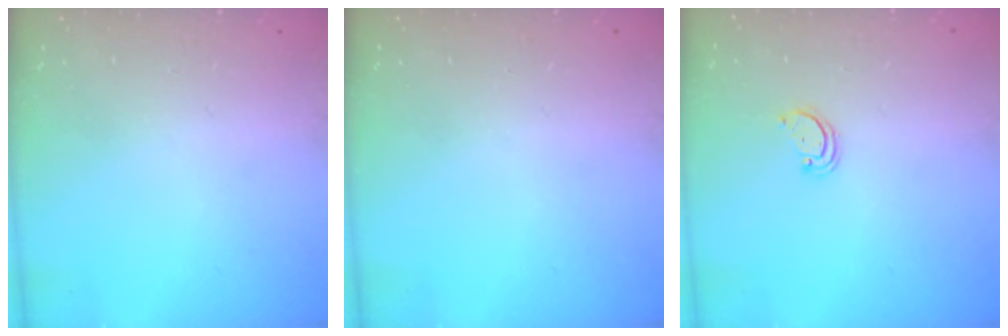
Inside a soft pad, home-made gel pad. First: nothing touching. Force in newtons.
{"total": 0.0}
{"total": 1.8, "press": 1.8, "slide": 0.2}